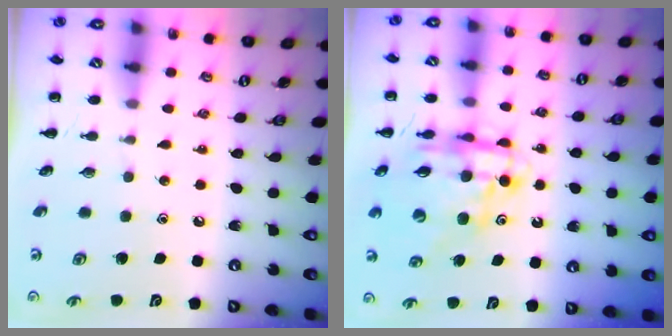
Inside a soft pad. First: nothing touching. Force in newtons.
{"total": 13.4, "press": 12.9, "slide": 3.8}